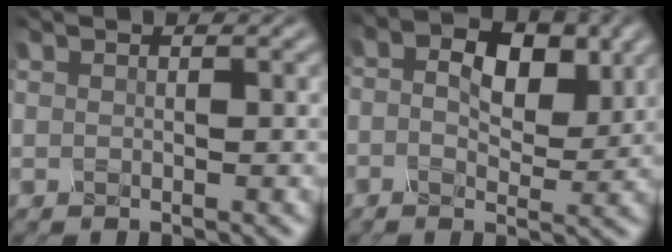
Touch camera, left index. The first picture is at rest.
{"total": 3.1, "force": [-0.6, 1.7, 2.5], "torque": [-0.047, -0.005, 0.004]}